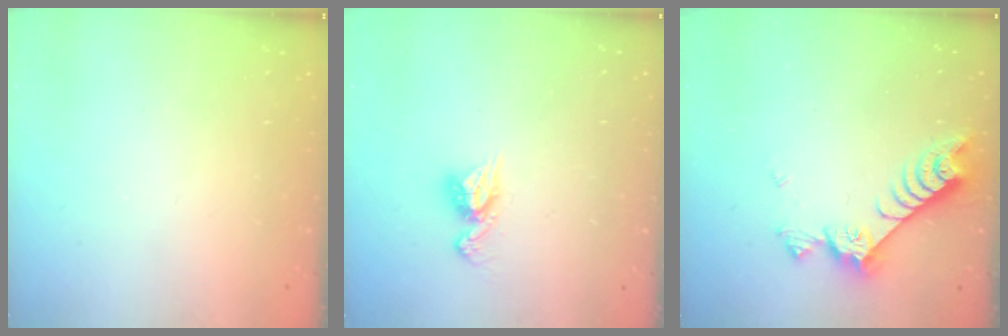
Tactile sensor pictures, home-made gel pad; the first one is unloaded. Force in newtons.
{"total": 7.8, "press": 7.8, "slide": 0.6}
{"total": 7.7, "press": 7.6, "slide": 1.2}